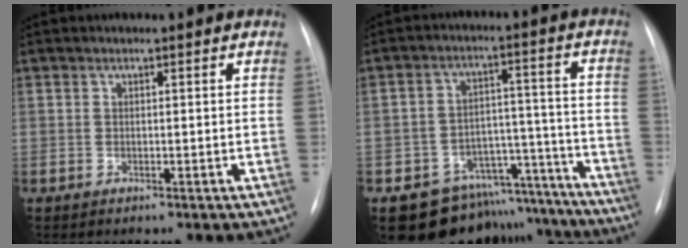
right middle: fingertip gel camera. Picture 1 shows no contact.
{"total": 13.3, "force": [-11.6, 6.5, 1.4], "torque": [0.004, 0.069, -0.156]}